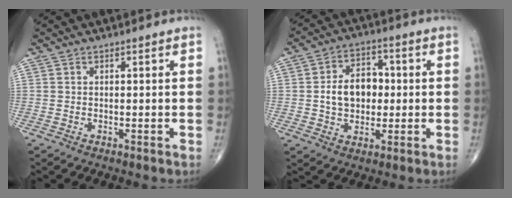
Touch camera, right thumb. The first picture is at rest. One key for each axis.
{"total": 9.8, "fx": 0.2, "fy": 7.1, "fz": 6.7, "tx": -0.082, "ty": 0.017, "tz": 0.000}